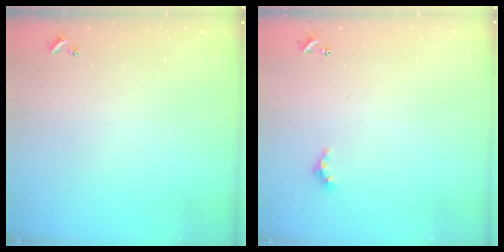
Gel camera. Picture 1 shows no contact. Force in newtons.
{"total": 2.5, "press": 2.4, "slide": 0.4}